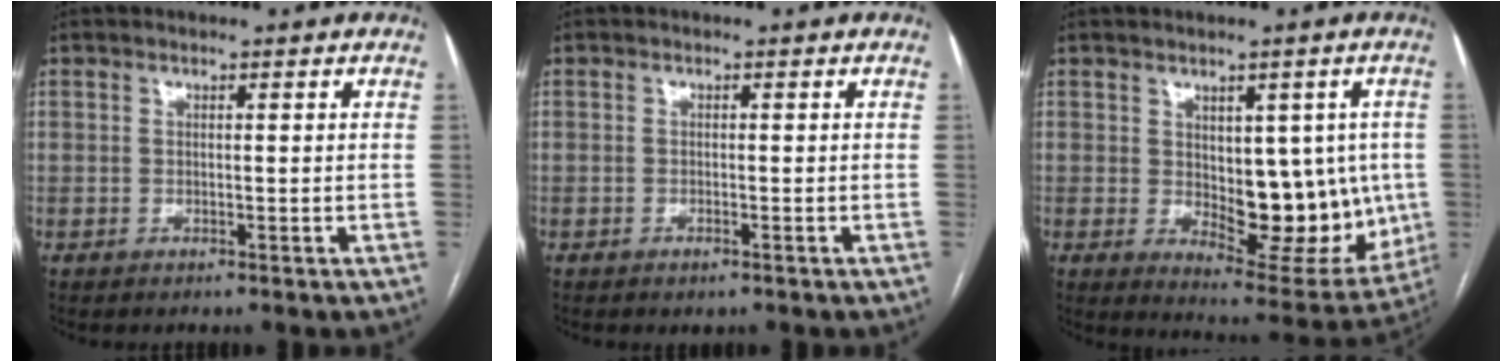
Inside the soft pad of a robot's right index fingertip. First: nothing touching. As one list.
[{"total": 0.8, "force": [-0.5, 0.2, 0.6], "torque": [-0.012, -0.003, 0.000]}, {"total": 14.1, "force": [-0.3, 6.8, 12.4], "torque": [-0.143, -0.003, 0.020]}]